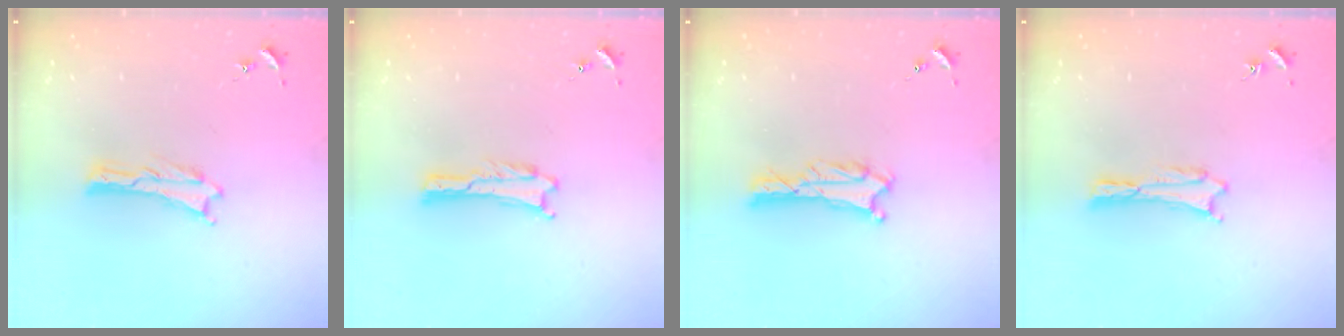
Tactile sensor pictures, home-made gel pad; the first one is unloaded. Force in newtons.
{"total": 0.0}
{"total": 0.7, "press": 0.7, "slide": 0.1}
{"total": 0.7, "press": 0.7, "slide": 0.1}